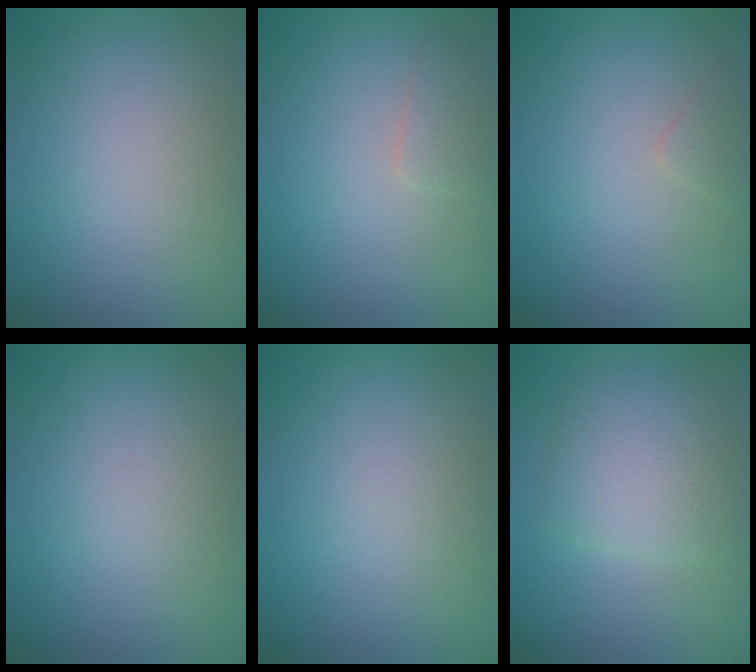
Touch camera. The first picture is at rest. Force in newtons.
{"total": 1.5, "press": 1.5, "slide": 0.1}
{"total": 1.1, "press": 1.1, "slide": 0.1}
{"total": 0.0}
{"total": 0.0}
{"total": 4.0, "press": 4.0, "slide": 0.1}